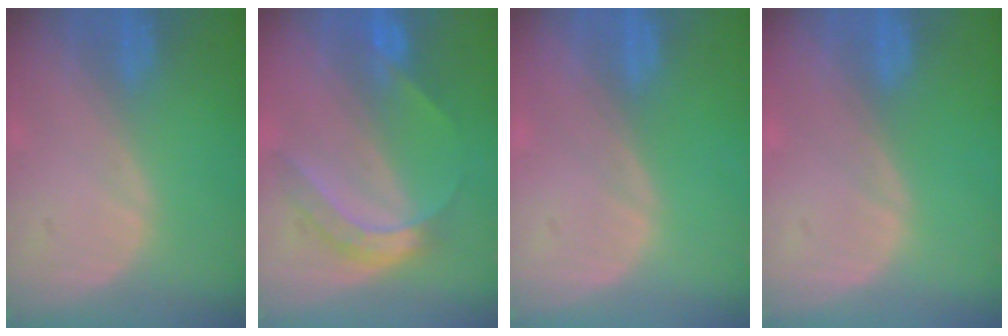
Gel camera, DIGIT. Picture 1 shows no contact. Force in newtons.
{"total": 6.3, "press": 5.3, "slide": 3.3}
{"total": 0.0}
{"total": 0.0}